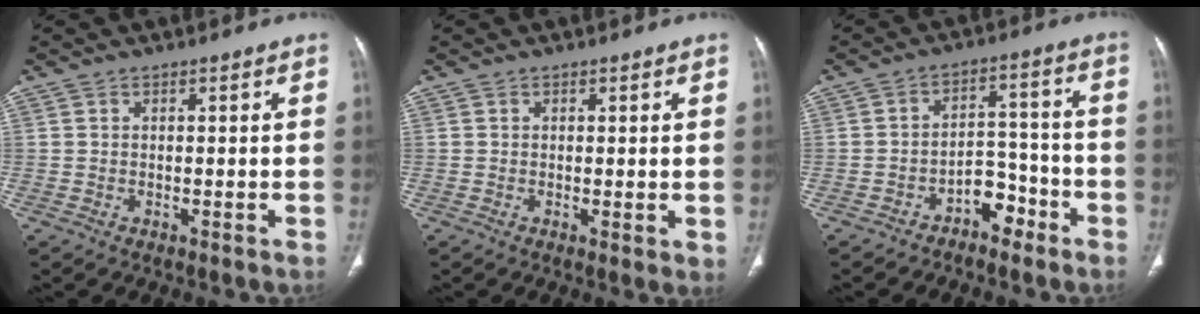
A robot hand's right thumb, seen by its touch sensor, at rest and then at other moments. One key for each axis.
{"total": 3.5, "fx": 0.1, "fy": 1.3, "fz": 3.3, "tx": -0.046, "ty": -0.013, "tz": -0.001}
{"total": 6.4, "fx": -4.3, "fy": 3.8, "fz": 2.9, "tx": -0.014, "ty": 0.053, "tz": -0.068}